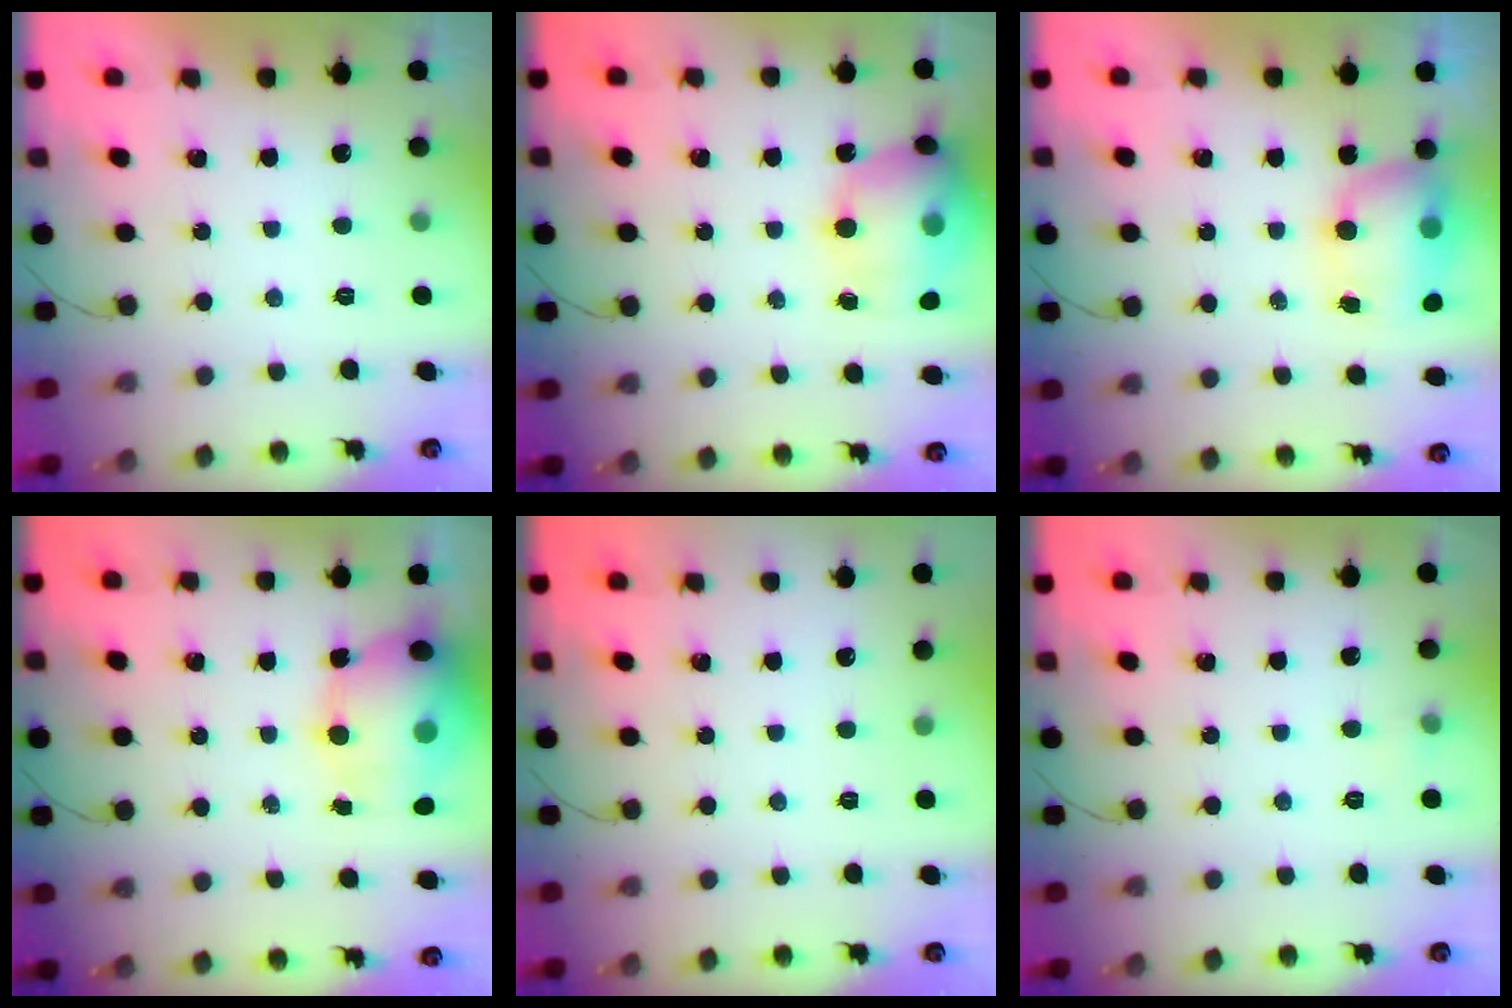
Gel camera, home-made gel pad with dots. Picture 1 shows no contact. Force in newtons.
{"total": 19.6, "press": 19.4, "slide": 3.3}
{"total": 12.3, "press": 9.3, "slide": 8.1}
{"total": 15.9, "press": 15.3, "slide": 4.4}
{"total": 0.0}
{"total": 3.5, "press": 3.4, "slide": 1.0}